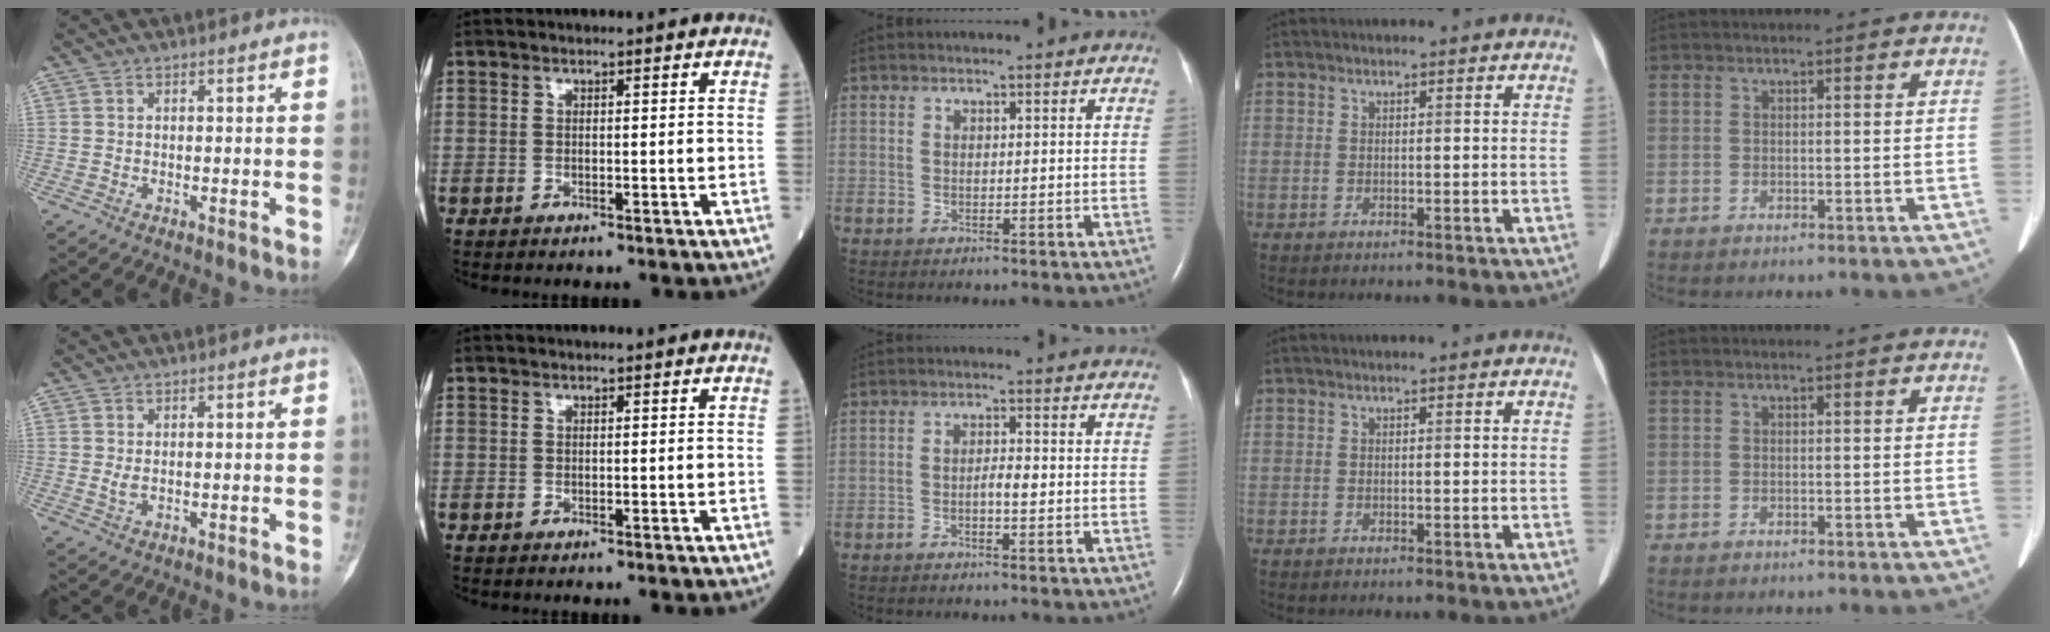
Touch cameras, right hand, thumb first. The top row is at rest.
{"thumb": {"total": 1.5, "force": [0.2, 0.8, 1.2], "torque": [-0.024, -0.002, 0.010]}, "middle": {"total": 2.2, "force": [-0.9, 0.5, 2.0], "torque": [-0.034, 0.004, -0.016]}}